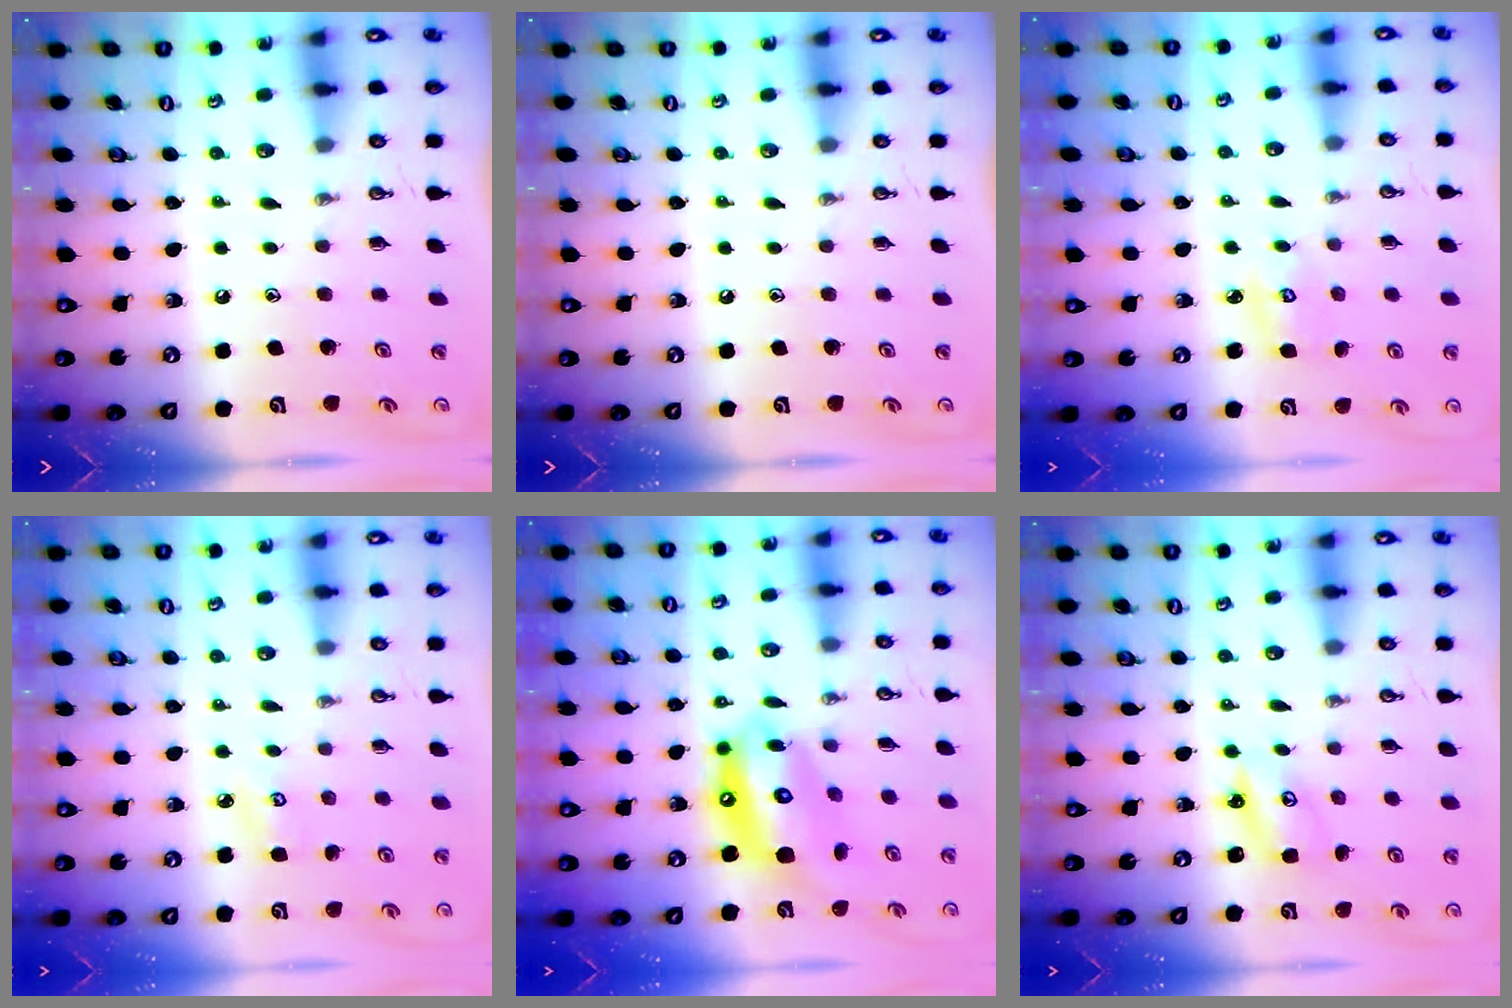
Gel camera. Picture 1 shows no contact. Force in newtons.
{"total": 0.0}
{"total": 2.9, "press": 2.9, "slide": 0.1}
{"total": 3.6, "press": 3.6, "slide": 0.3}
{"total": 15.0, "press": 14.9, "slide": 1.3}
{"total": 3.0, "press": 3.0, "slide": 0.2}